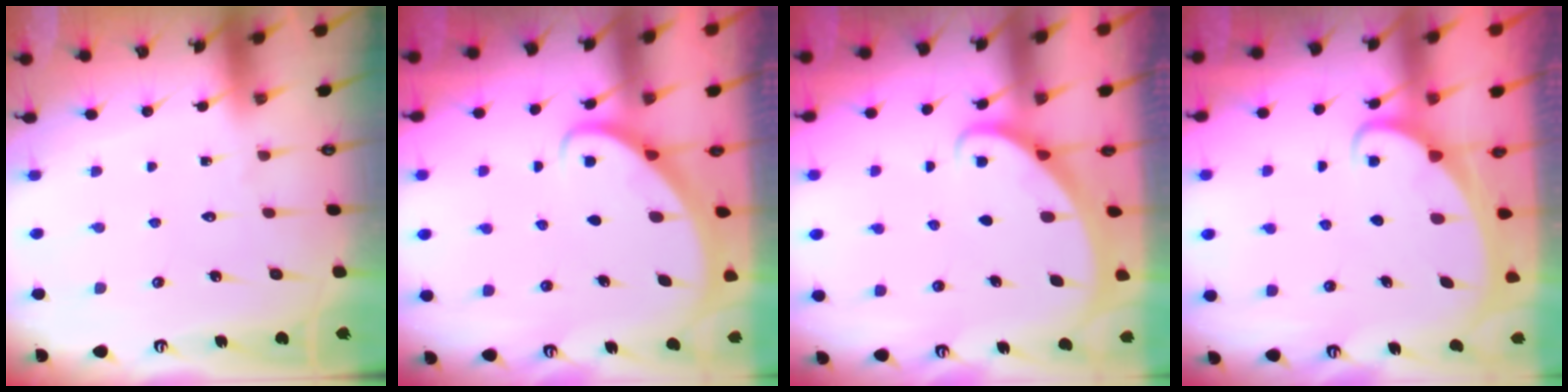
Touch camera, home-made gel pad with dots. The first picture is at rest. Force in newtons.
{"total": 2.7, "press": 2.7, "slide": 0.2}
{"total": 1.8, "press": 1.8, "slide": 0.1}
{"total": 2.0, "press": 2.0, "slide": 0.2}